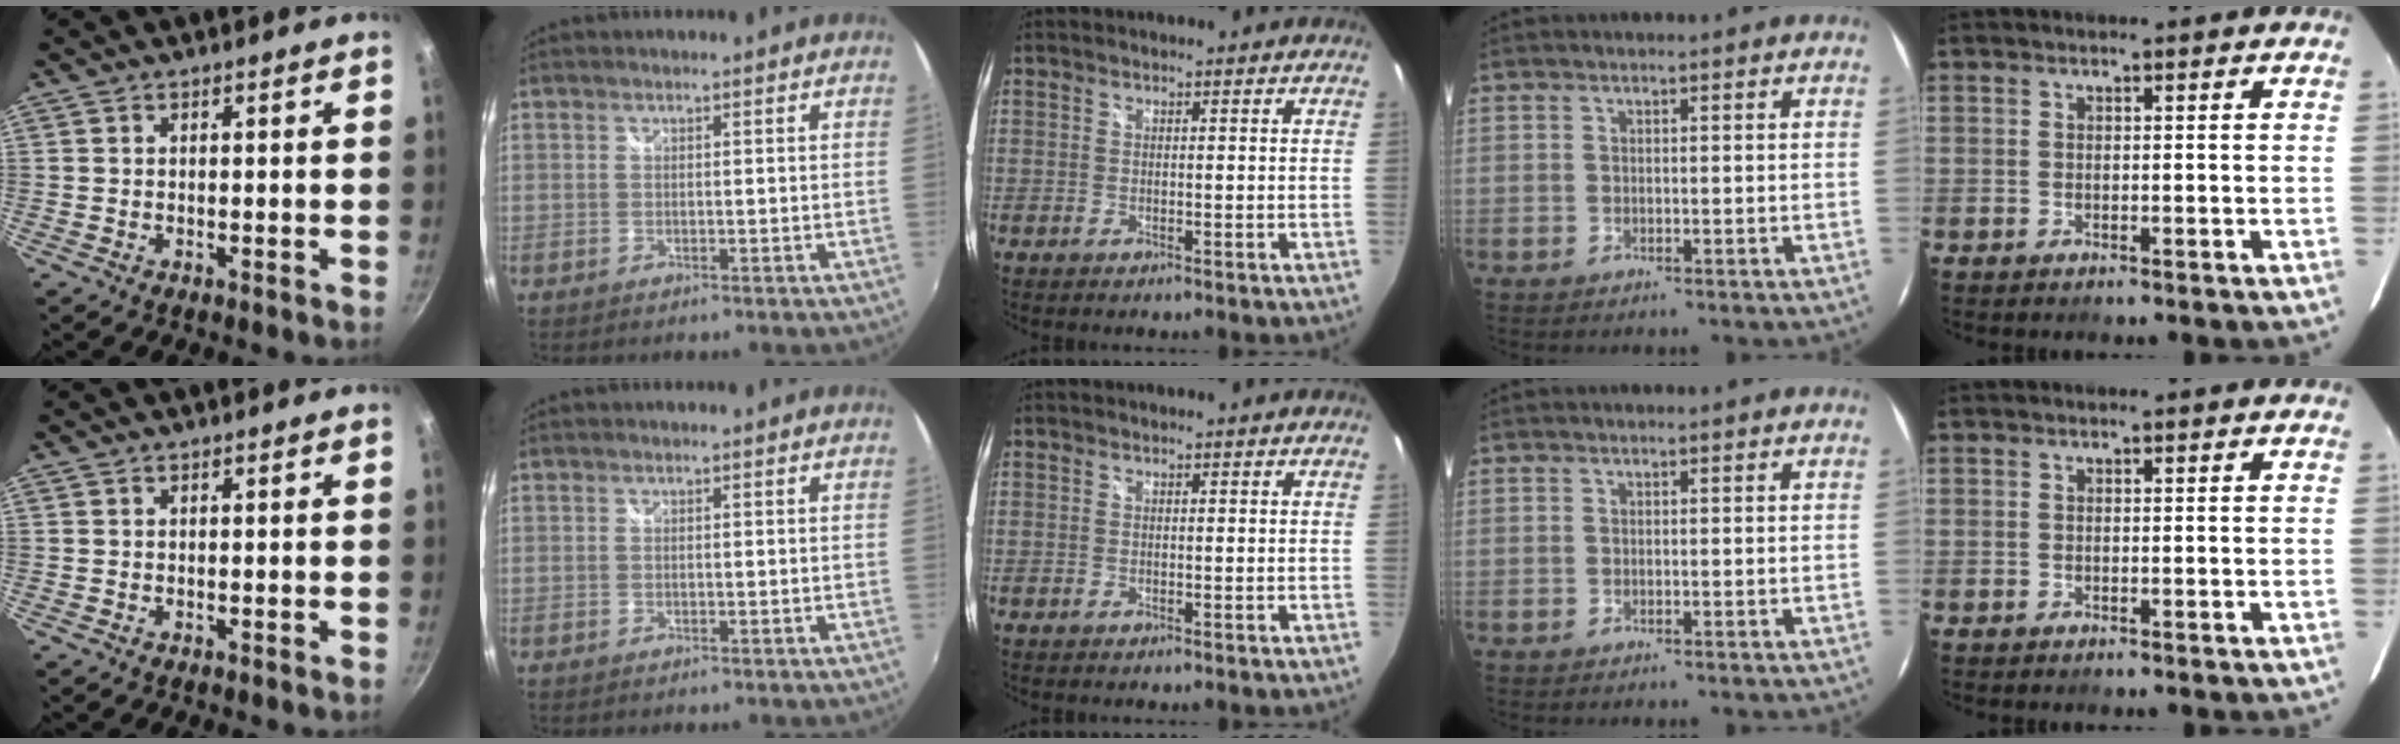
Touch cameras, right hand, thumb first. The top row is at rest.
{}